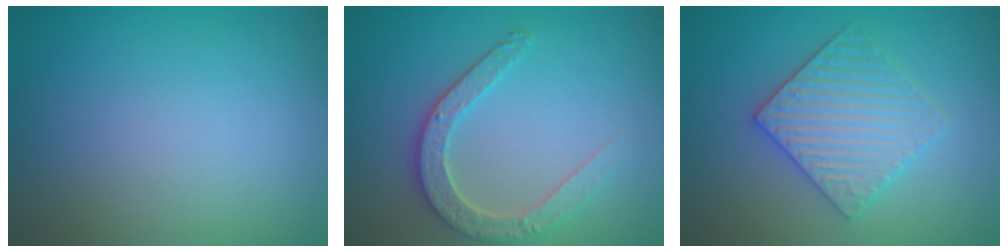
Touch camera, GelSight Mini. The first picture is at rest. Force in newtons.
{"total": 3.6, "press": 3.2, "slide": 1.7}
{"total": 3.9, "press": 3.8, "slide": 0.7}